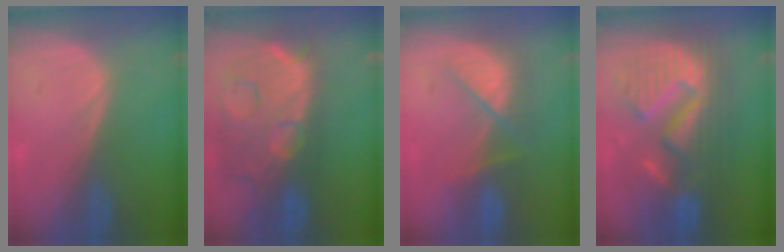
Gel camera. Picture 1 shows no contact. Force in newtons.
{"total": 14.8, "press": 12.1, "slide": 8.6}
{"total": 7.1, "press": 7.0, "slide": 1.3}
{"total": 13.2, "press": 13.1, "slide": 1.4}